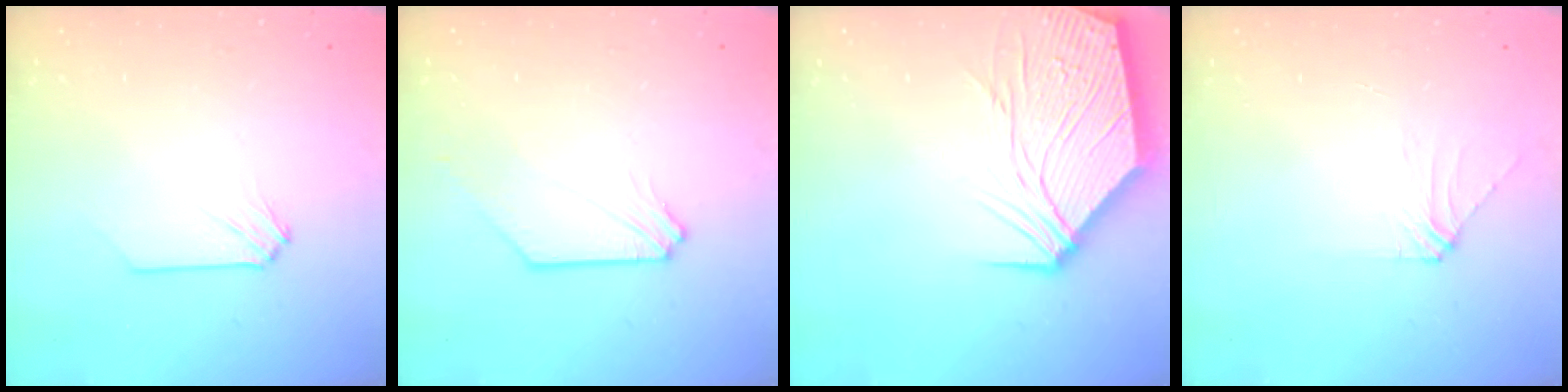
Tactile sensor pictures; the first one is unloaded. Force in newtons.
{"total": 1.3, "press": 1.3, "slide": 0.2}
{"total": 16.7, "press": 16.5, "slide": 2.8}
{"total": 3.9, "press": 3.8, "slide": 0.8}